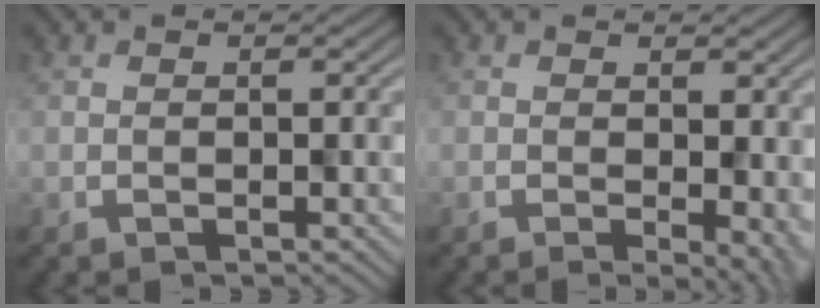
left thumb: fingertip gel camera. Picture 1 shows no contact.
{"total": 4.0, "force": [-1.1, 1.2, 3.7], "torque": [-0.048, -0.009, 0.003]}